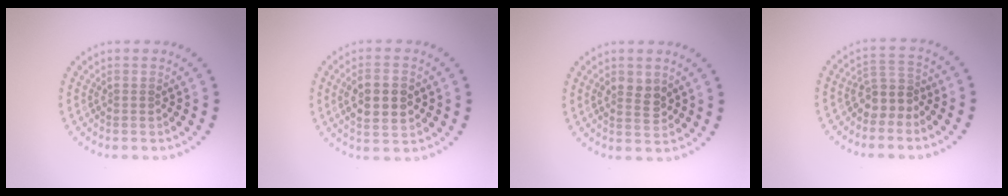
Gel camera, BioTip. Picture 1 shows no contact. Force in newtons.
{"total": 4.0, "press": 4.0, "slide": 0.3}
{"total": 2.2, "press": 2.2, "slide": 0.4}
{"total": 2.7, "press": 2.0, "slide": 1.7}